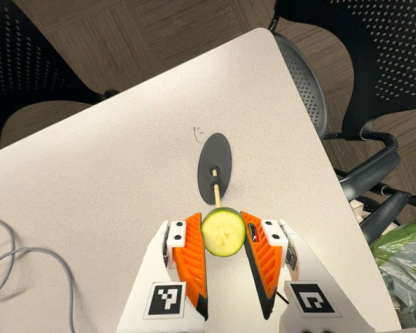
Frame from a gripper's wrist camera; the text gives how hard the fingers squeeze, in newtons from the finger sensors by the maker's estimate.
{"total": 12.0, "left": 12.4, "right": 11.6}